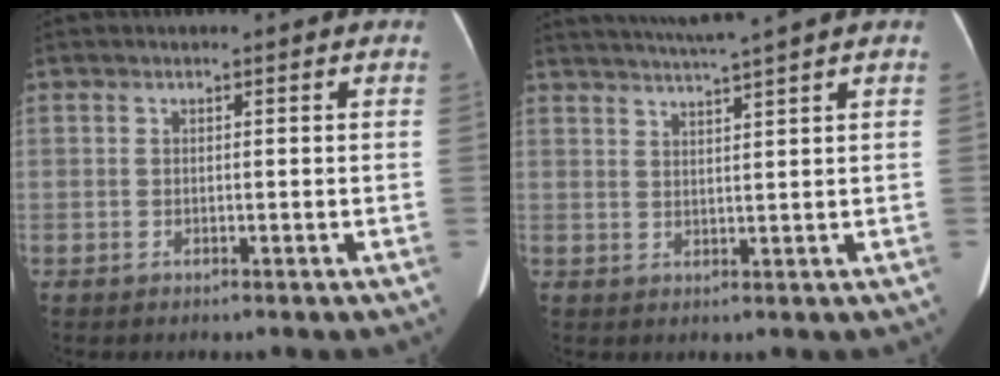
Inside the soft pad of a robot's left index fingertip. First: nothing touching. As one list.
[{"total": 6.5, "force": [5.6, -1.7, 2.8], "torque": [-0.047, 0.008, 0.089]}]